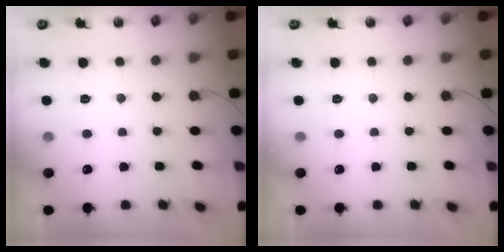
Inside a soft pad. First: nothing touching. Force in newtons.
{"total": 0.0}